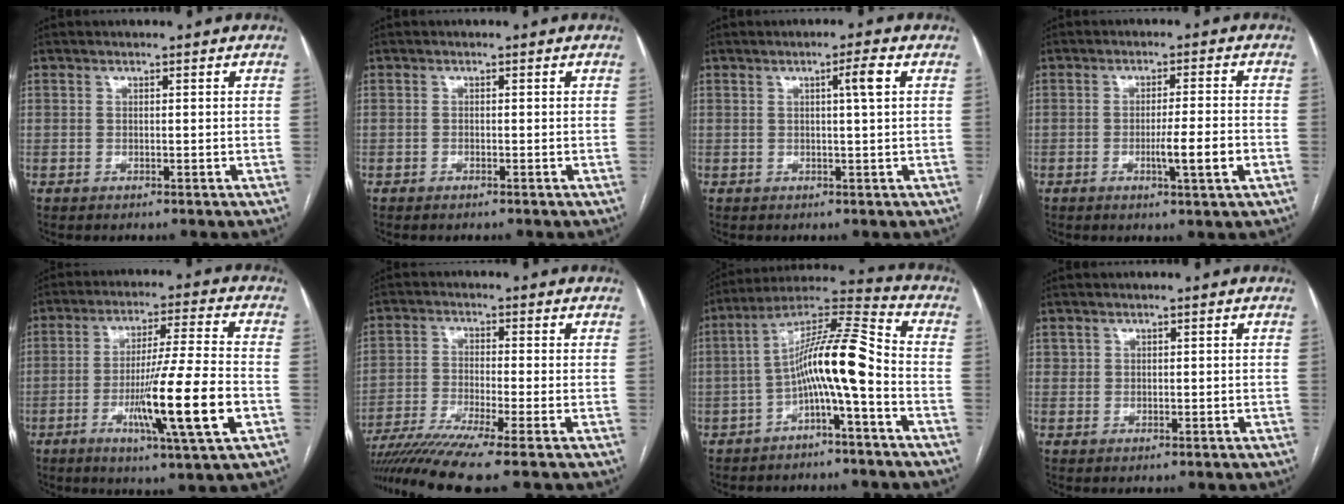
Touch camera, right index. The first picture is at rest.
{"total": 0.6, "force": [-0.5, 0.0, 0.3], "torque": [-0.009, -0.001, -0.007]}
{"total": 2.9, "force": [0.7, -0.4, 2.7], "torque": [-0.045, 0.001, 0.013]}
{"total": 5.7, "force": [-1.8, -0.2, 5.4], "torque": [-0.086, -0.008, -0.027]}
{"total": 15.1, "force": [-4.6, -0.5, 14.4], "torque": [-0.250, -0.020, -0.078]}
{"total": 10.4, "force": [-8.1, -1.8, 6.2], "torque": [-0.101, -0.029, -0.135]}
{"total": 11.7, "force": [-3.0, 0.5, 11.3], "torque": [-0.198, 0.033, -0.057]}
{"total": 0.9, "force": [0.5, 0.7, 0.1], "torque": [0.007, -0.001, 0.006]}